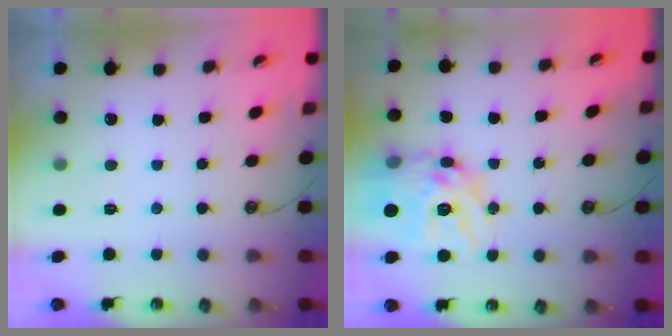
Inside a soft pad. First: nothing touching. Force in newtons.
{"total": 19.1, "press": 19.0, "slide": 1.8}